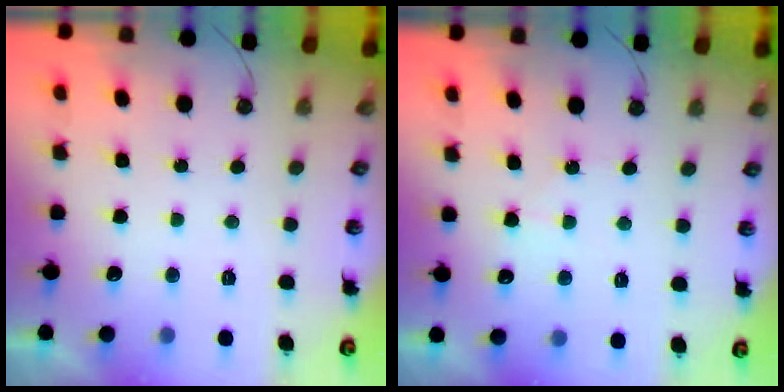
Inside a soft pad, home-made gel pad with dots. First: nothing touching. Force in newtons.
{"total": 5.7, "press": 5.7, "slide": 0.6}